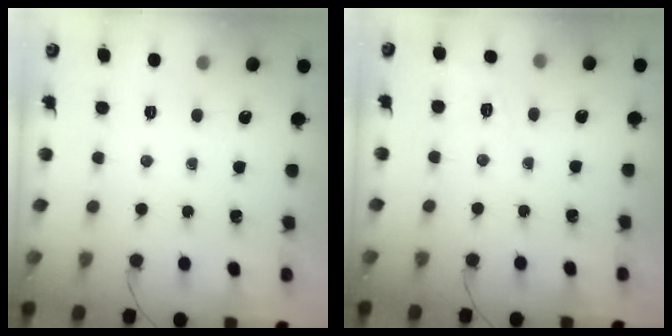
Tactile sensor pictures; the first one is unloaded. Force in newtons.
{"total": 9.4, "press": 9.1, "slide": 2.4}